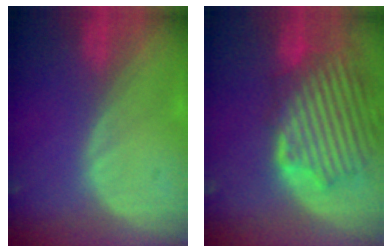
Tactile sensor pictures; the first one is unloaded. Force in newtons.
{"total": 12.3, "press": 11.4, "slide": 4.5}